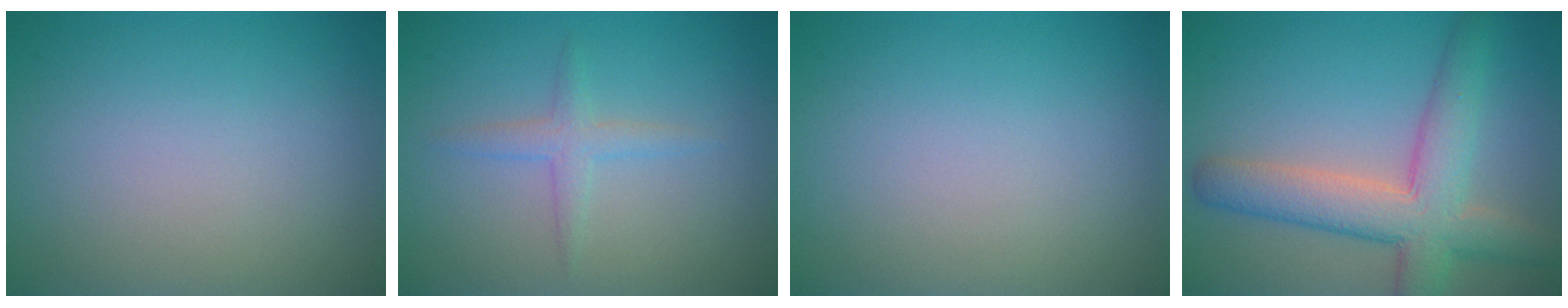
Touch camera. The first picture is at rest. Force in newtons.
{"total": 1.7, "press": 1.7, "slide": 0.1}
{"total": 0.0}
{"total": 6.8, "press": 6.8, "slide": 0.5}